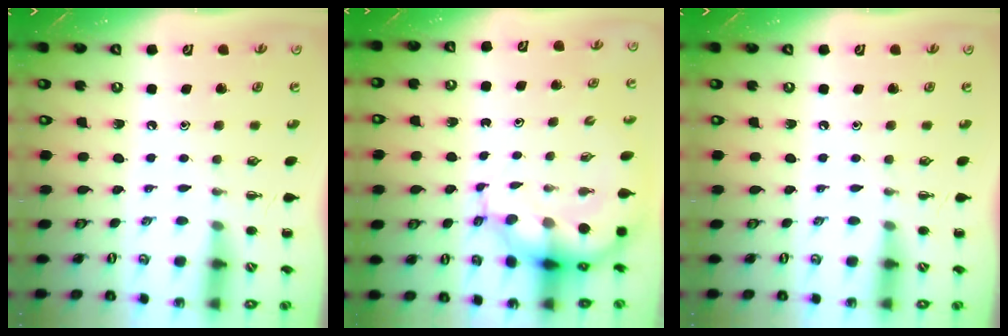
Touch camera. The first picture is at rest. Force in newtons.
{"total": 9.1, "press": 8.8, "slide": 2.3}
{"total": 0.0}